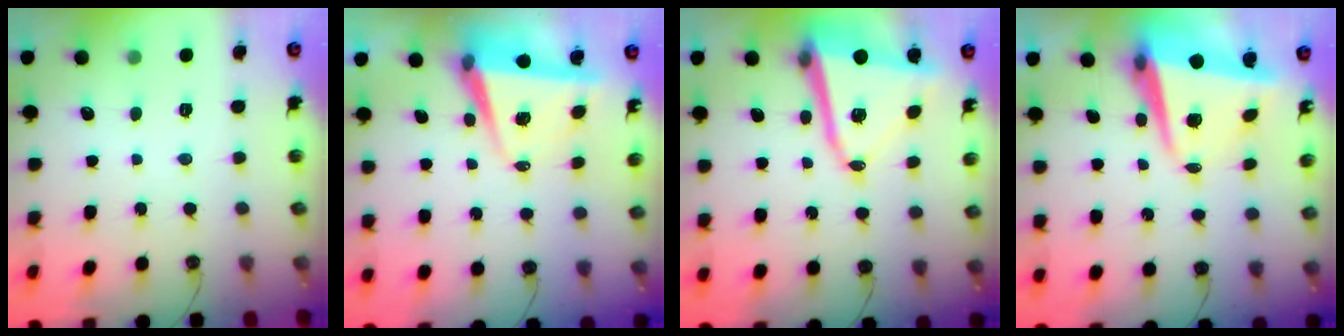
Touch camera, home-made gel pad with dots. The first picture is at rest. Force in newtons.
{"total": 6.6, "press": 4.9, "slide": 4.3}
{"total": 12.7, "press": 12.4, "slide": 2.9}
{"total": 8.1, "press": 7.8, "slide": 2.3}